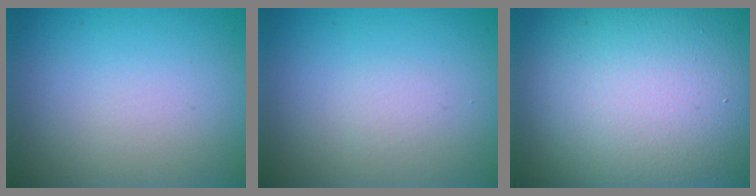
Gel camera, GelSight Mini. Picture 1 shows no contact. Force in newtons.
{"total": 0.0}
{"total": 19.6, "press": 19.5, "slide": 1.6}